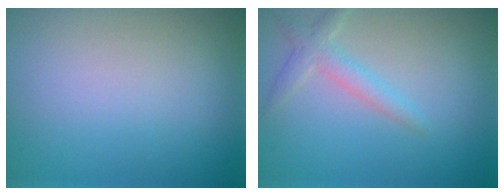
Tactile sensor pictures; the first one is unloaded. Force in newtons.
{"total": 2.2, "press": 2.2, "slide": 0.1}